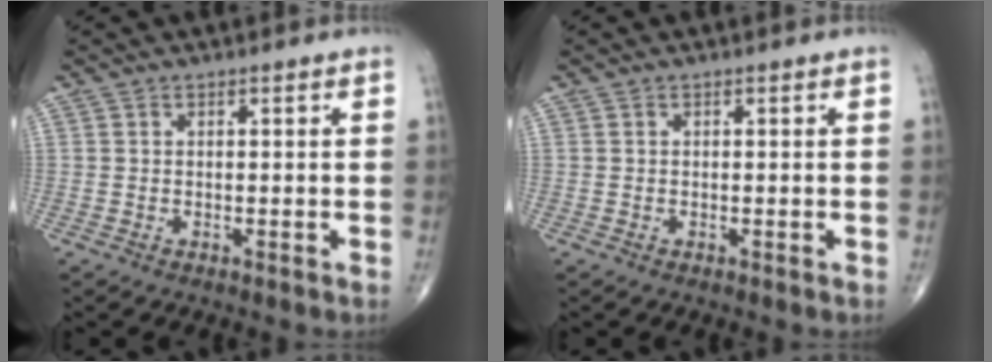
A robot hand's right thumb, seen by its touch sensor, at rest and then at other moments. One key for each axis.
{"total": 0.0}